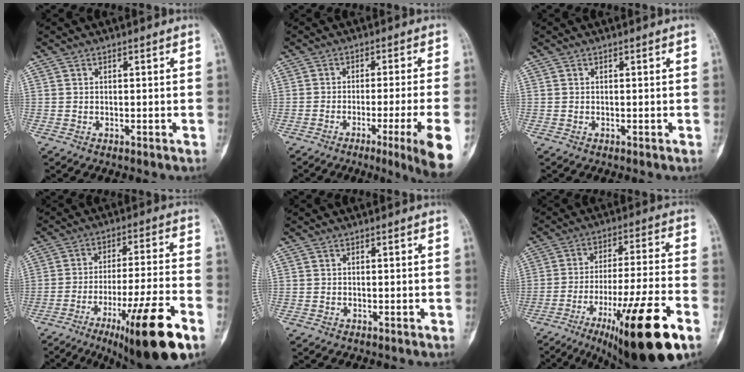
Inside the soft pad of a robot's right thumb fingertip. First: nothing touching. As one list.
[{"total": 11.0, "force": [-5.1, -0.8, 9.7], "torque": [-0.142, -0.003, -0.075]}, {"total": 0.0}, {"total": 18.8, "force": [-9.9, 2.4, 15.9], "torque": [-0.244, 0.037, -0.151]}, {"total": 0.0}, {"total": 22.1, "force": [-11.4, 3.7, 18.6], "torque": [-0.281, 0.035, -0.177]}]